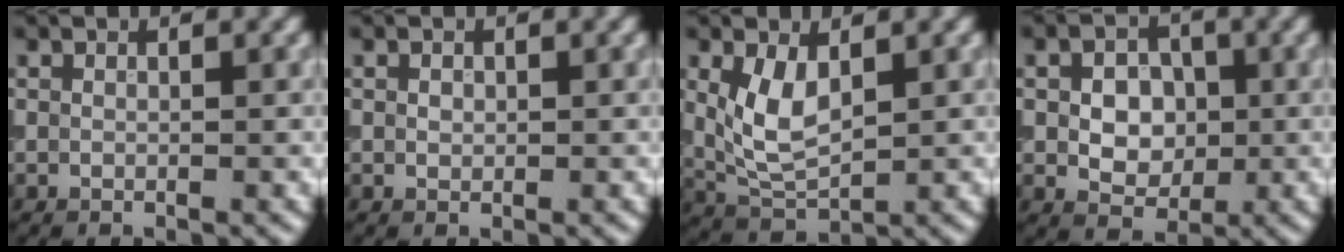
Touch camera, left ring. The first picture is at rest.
{"total": 0.6, "force": [0.1, 0.5, 0.3], "torque": [-0.005, -0.001, 0.001]}
{"total": 4.3, "force": [1.0, 2.2, 3.5], "torque": [-0.084, -0.004, 0.025]}
{"total": 4.2, "force": [-0.1, 3.2, 2.8], "torque": [-0.040, -0.001, -0.005]}